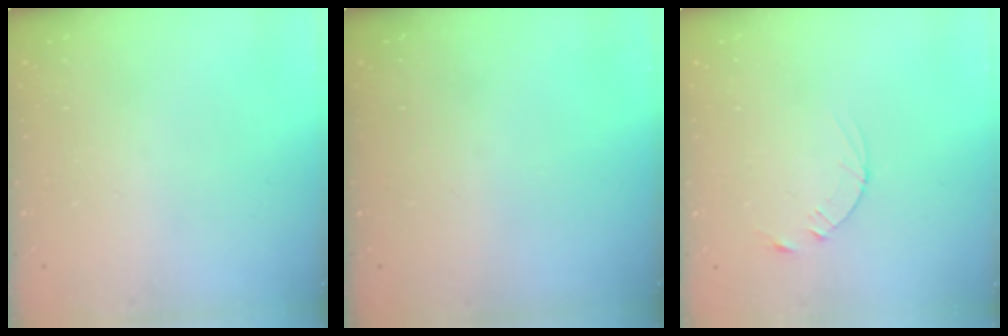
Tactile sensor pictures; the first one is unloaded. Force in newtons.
{"total": 0.0}
{"total": 2.5, "press": 2.5, "slide": 0.3}